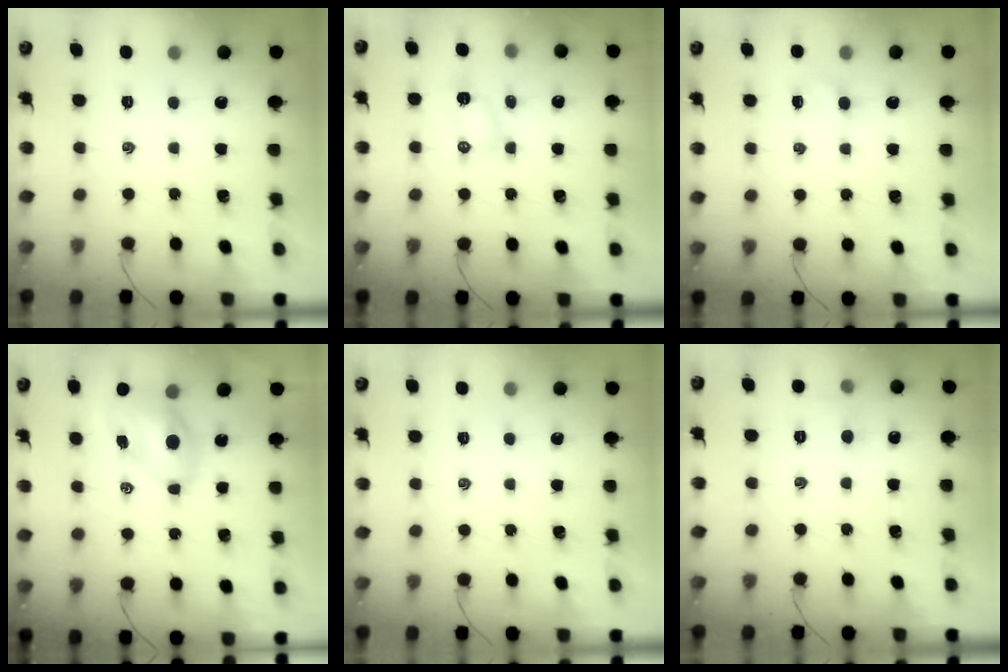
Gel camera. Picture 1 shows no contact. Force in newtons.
{"total": 4.2, "press": 4.0, "slide": 1.3}
{"total": 1.6, "press": 1.5, "slide": 0.6}
{"total": 7.4, "press": 7.4, "slide": 1.0}
{"total": 0.0}
{"total": 5.0, "press": 4.8, "slide": 1.3}